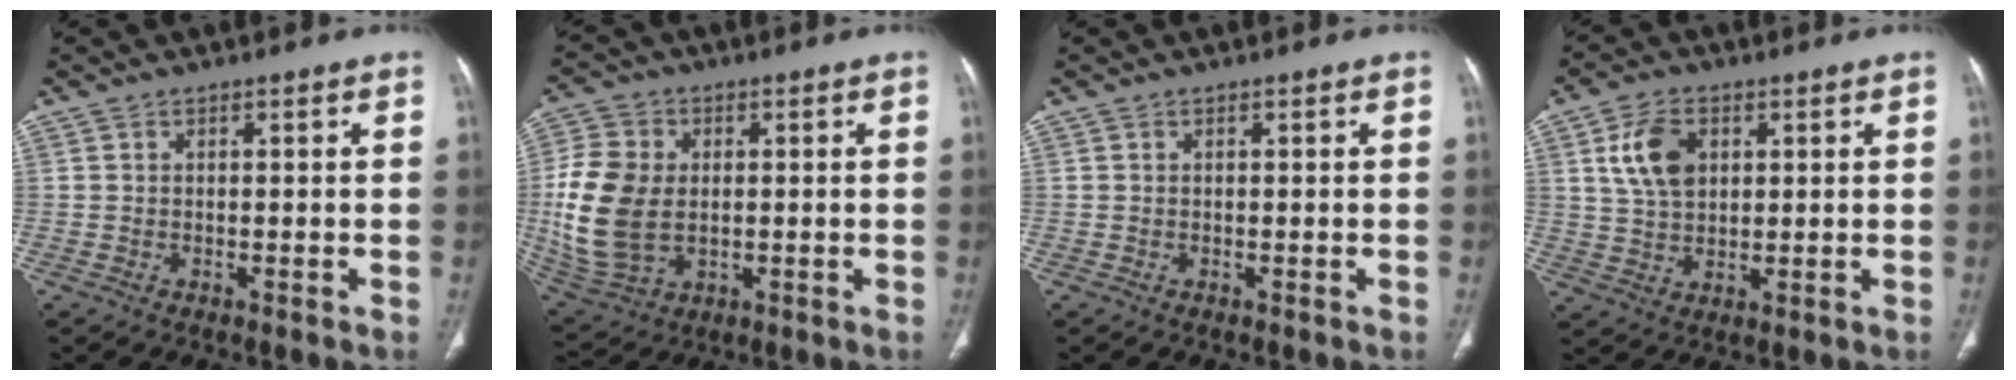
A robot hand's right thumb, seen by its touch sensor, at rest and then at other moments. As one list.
[{"total": 15.2, "force": [-0.2, 10.7, 10.8], "torque": [-0.228, -0.003, 0.009]}, {"total": 0.0}, {"total": 8.5, "force": [2.7, 5.6, 5.8], "torque": [-0.098, -0.007, 0.054]}]